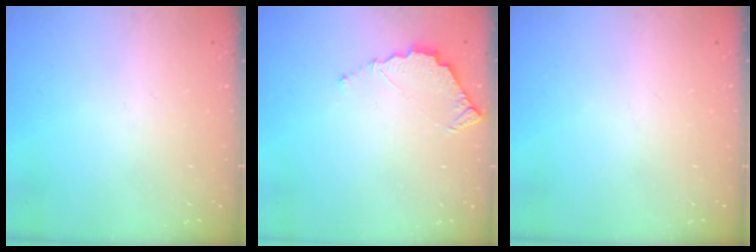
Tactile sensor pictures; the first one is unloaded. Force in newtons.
{"total": 5.0, "press": 5.0, "slide": 0.2}
{"total": 0.0}